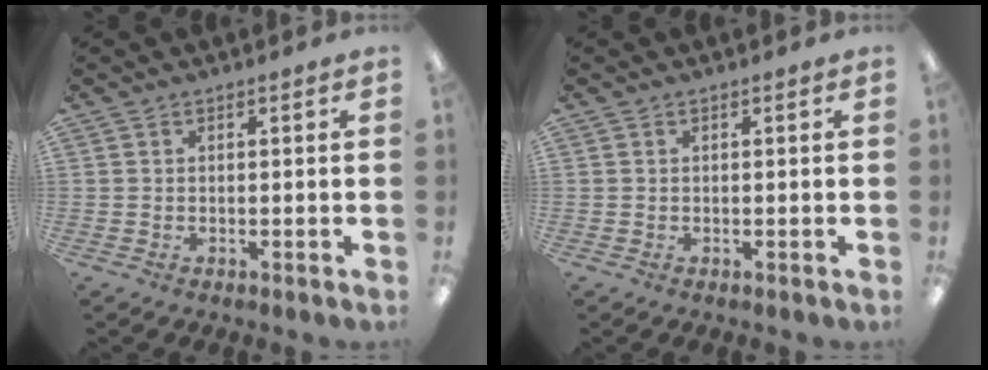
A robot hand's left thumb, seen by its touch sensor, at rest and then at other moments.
{"total": 0.0}